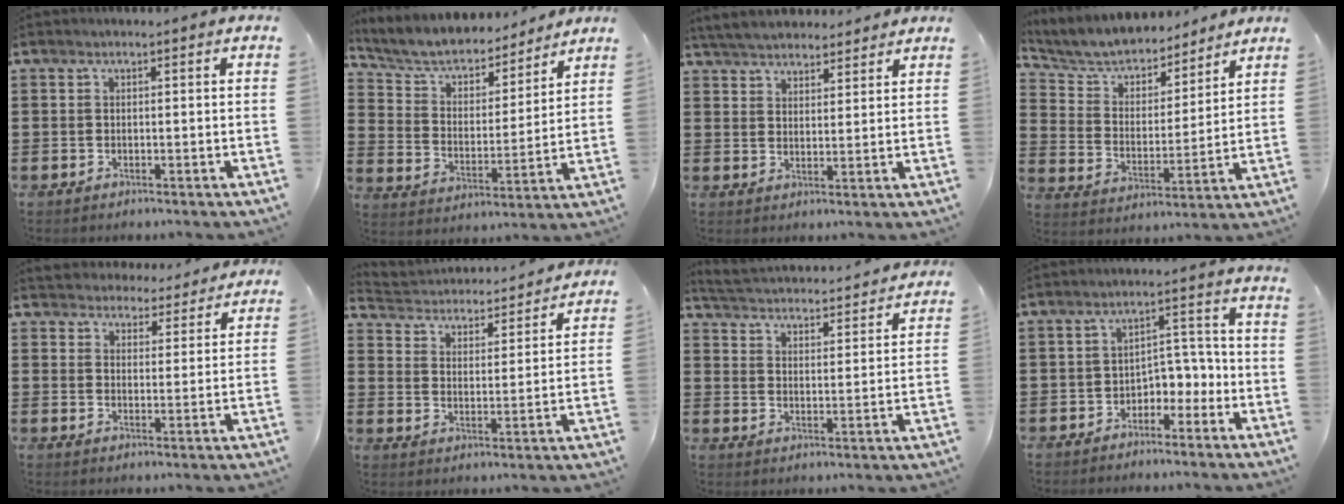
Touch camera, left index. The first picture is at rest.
{"total": 5.5, "force": [4.9, 1.9, 1.5], "torque": [-0.058, -0.035, 0.078]}
{"total": 4.7, "force": [4.5, 1.2, 0.9], "torque": [-0.033, -0.010, 0.083]}
{"total": 5.6, "force": [5.3, 1.8, 0.7], "torque": [-0.049, -0.036, 0.089]}
{"total": 4.4, "force": [4.3, 0.7, -0.3], "torque": [-0.015, -0.023, 0.078]}
{"total": 3.3, "force": [3.3, 0.4, -0.3], "torque": [-0.017, -0.031, 0.048]}
{"total": 3.7, "force": [3.7, -0.3, -0.1], "torque": [-0.022, -0.033, 0.058]}
{"total": 4.1, "force": [-2.9, 2.4, 1.6], "torque": [-0.035, 0.011, -0.061]}